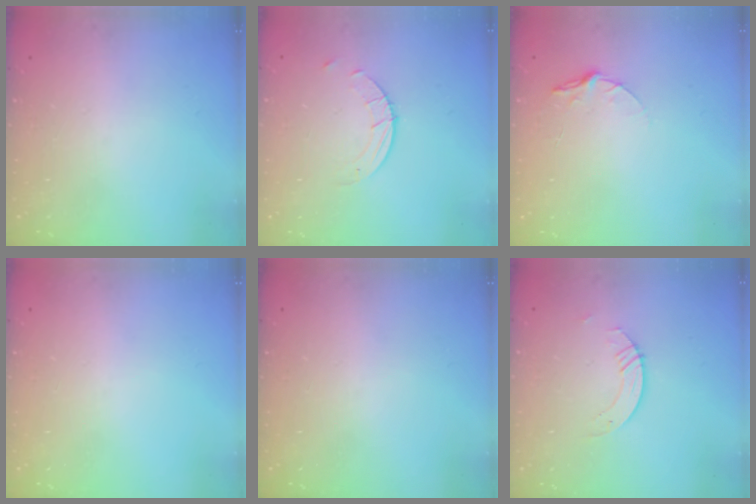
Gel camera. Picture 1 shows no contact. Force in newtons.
{"total": 4.0, "press": 4.0, "slide": 0.4}
{"total": 4.6, "press": 4.6, "slide": 0.4}
{"total": 0.0}
{"total": 0.0}
{"total": 2.8, "press": 2.8, "slide": 0.2}